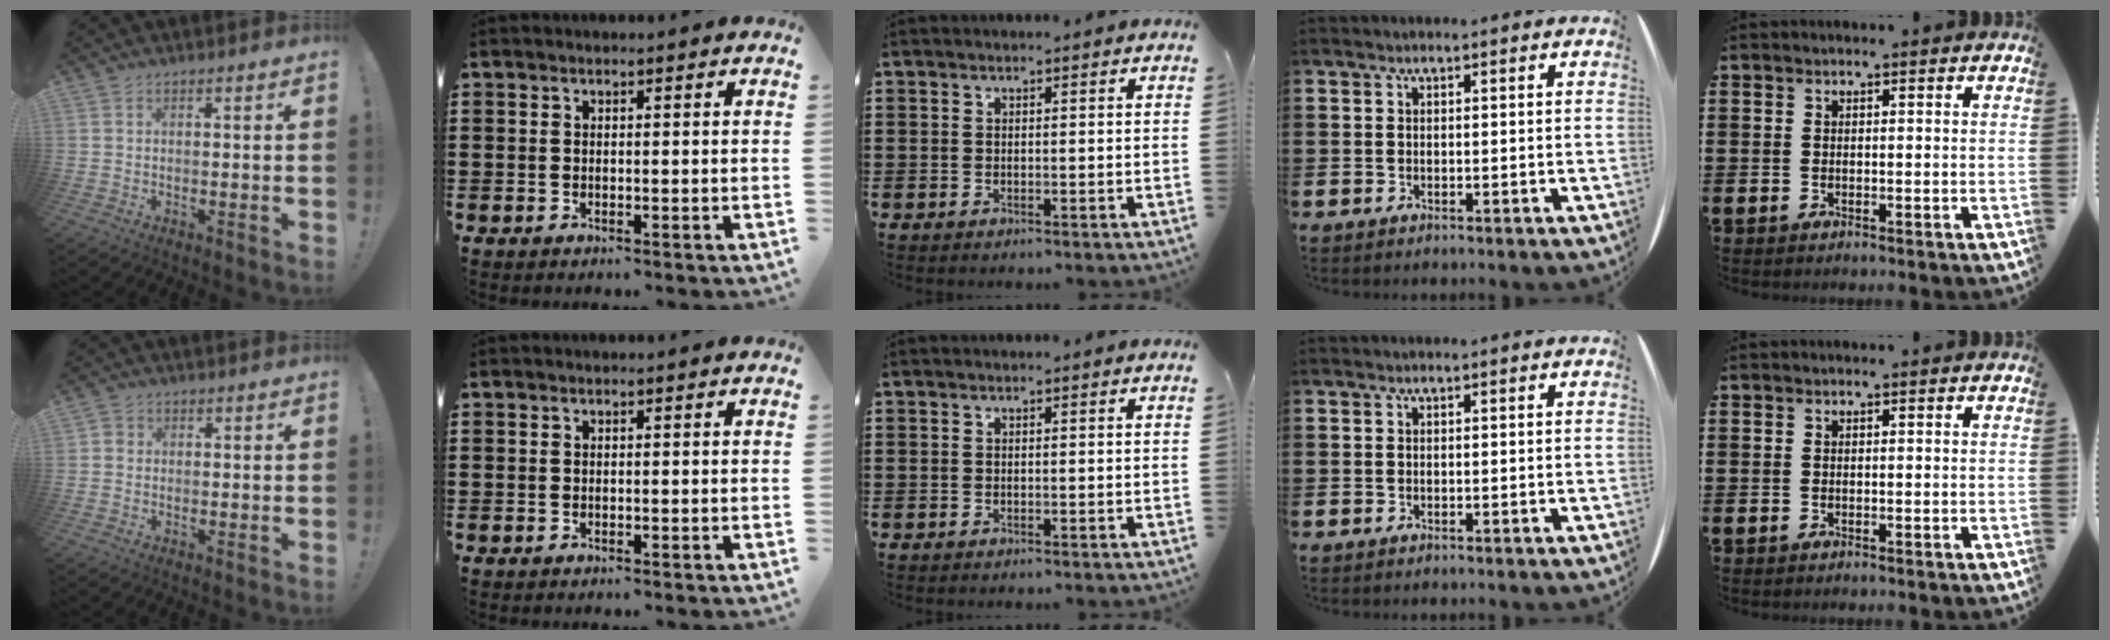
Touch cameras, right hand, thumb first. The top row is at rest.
{"thumb": {"total": 1.6, "force": [-0.2, 1.4, 0.6], "torque": [-0.016, 0.007, -0.002]}}